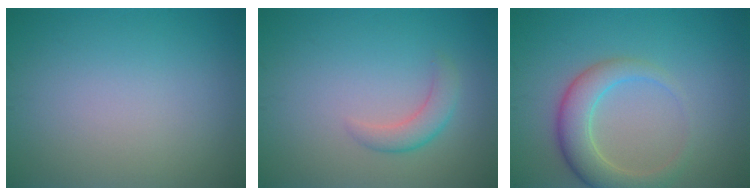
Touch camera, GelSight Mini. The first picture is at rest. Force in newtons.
{"total": 2.1, "press": 2.1, "slide": 0.1}
{"total": 4.5, "press": 4.5, "slide": 0.4}